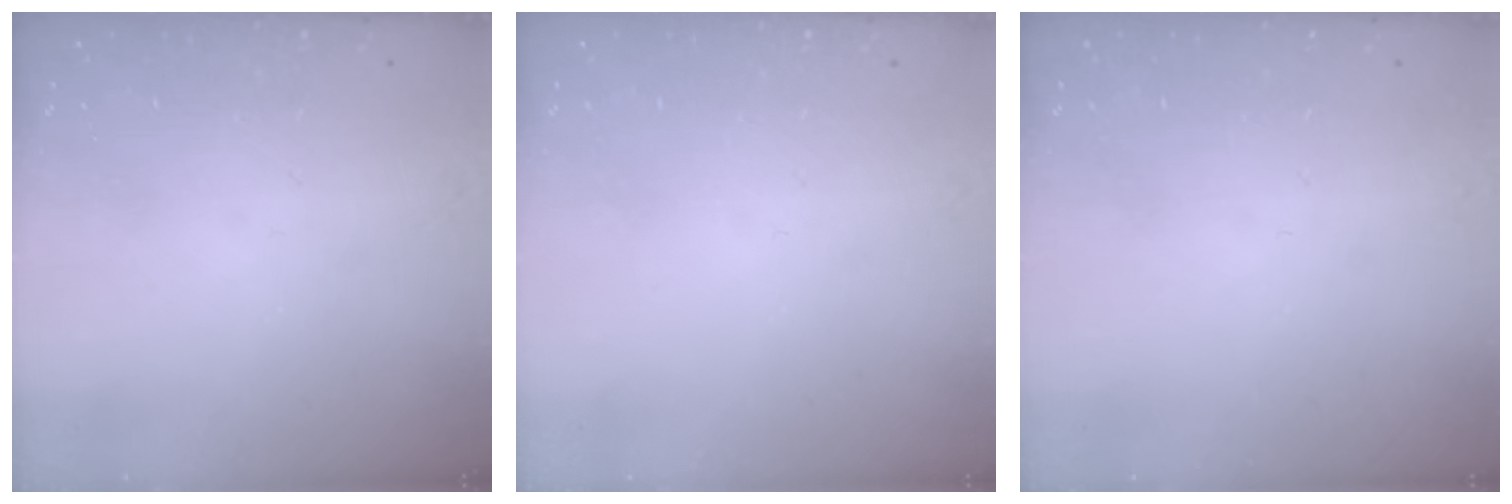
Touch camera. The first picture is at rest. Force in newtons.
{"total": 0.0}
{"total": 0.0}